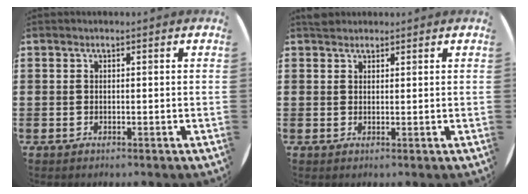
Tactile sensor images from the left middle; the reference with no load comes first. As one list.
[{"total": 1.4, "force": [1.3, 0.5, 0.0], "torque": [0.005, 0.001, 0.024]}]